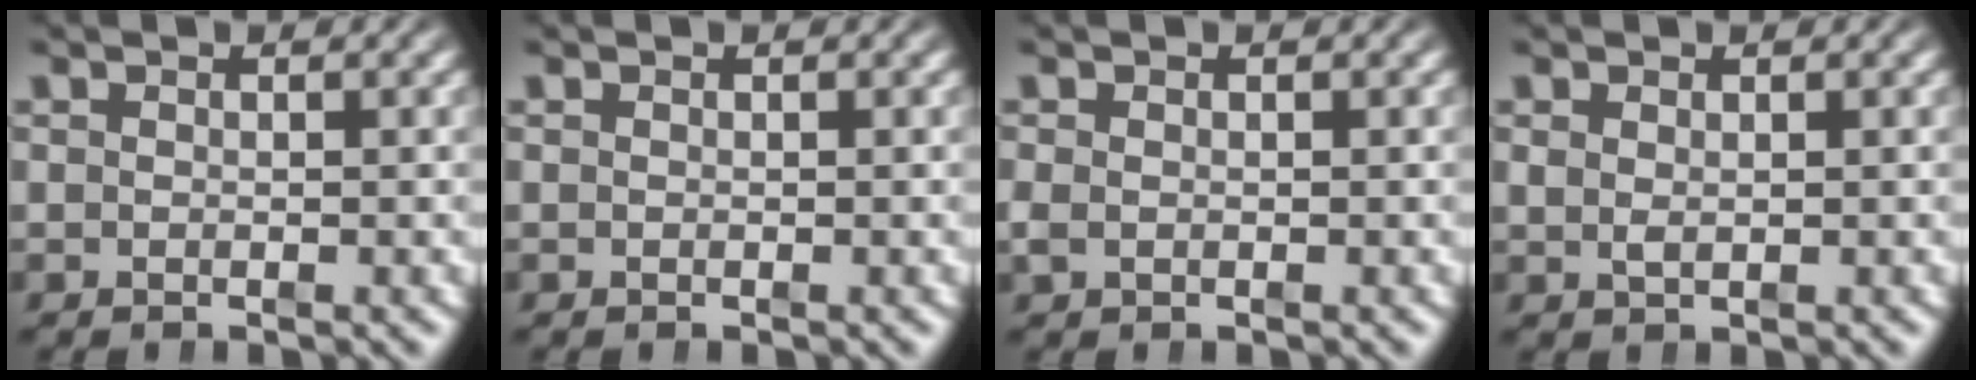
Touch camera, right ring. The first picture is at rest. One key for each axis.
{"total": 0.0}
{"total": 0.8, "fx": -0.4, "fy": 0.5, "fz": 0.5, "tx": -0.019, "ty": -0.011, "tz": 0.001}
{"total": 0.7, "fx": 0.3, "fy": 0.2, "fz": 0.6, "tx": -0.012, "ty": -0.008, "tz": 0.016}